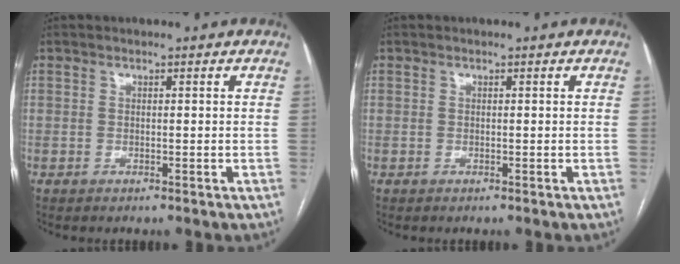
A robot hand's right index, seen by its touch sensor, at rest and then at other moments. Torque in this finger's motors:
{"motor_torque": [0.00, 0.00, 0.00, 0.00]}